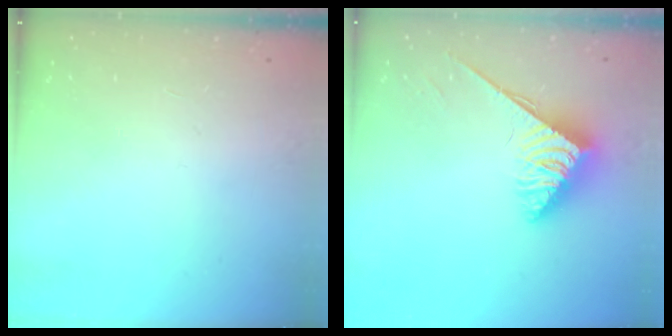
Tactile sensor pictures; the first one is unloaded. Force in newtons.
{"total": 3.7, "press": 3.6, "slide": 0.6}